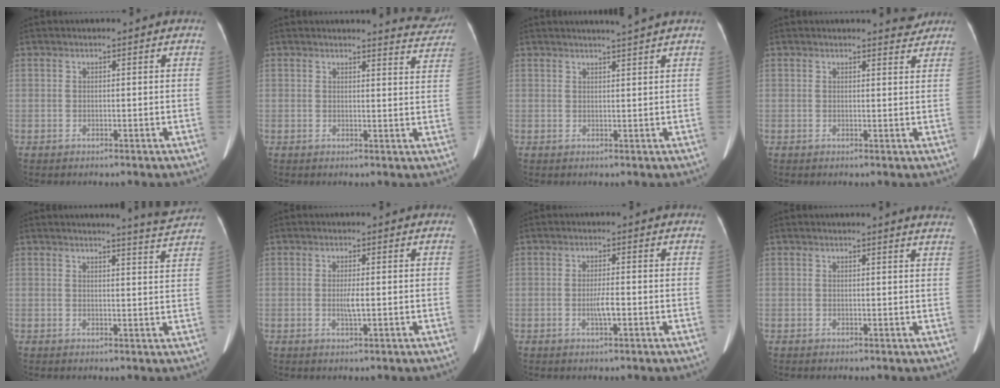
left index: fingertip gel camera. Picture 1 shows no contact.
{"total": 5.4, "force": [5.4, 0.3, -0.3], "torque": [0.006, -0.028, 0.041]}
{"total": 3.0, "force": [2.6, -1.0, 1.1], "torque": [-0.012, -0.003, 0.038]}
{"total": 2.4, "force": [2.3, 0.3, 0.2], "torque": [-0.006, -0.009, 0.022]}
{"total": 4.1, "force": [3.9, -1.2, 0.4], "torque": [-0.017, -0.021, 0.042]}
{"total": 1.8, "force": [-0.2, 0.1, 1.8], "torque": [-0.038, -0.002, -0.001]}
{"total": 2.4, "force": [-0.7, 0.2, 2.3], "torque": [-0.045, -0.002, -0.012]}
{"total": 4.6, "force": [4.4, -0.3, 1.4], "torque": [-0.015, -0.009, 0.025]}